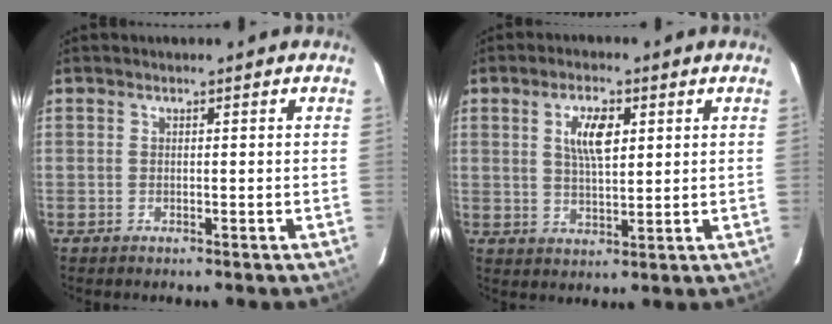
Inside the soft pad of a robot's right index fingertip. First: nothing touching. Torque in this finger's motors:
{"motor_torque": [0.18, 0.04, 0.36, 0.10]}